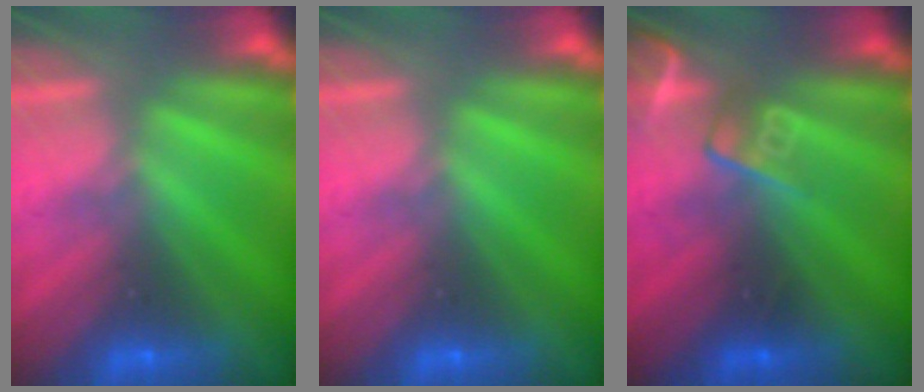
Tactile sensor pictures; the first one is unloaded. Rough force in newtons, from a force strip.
{"total": 0.0}
{"total": 2.7}